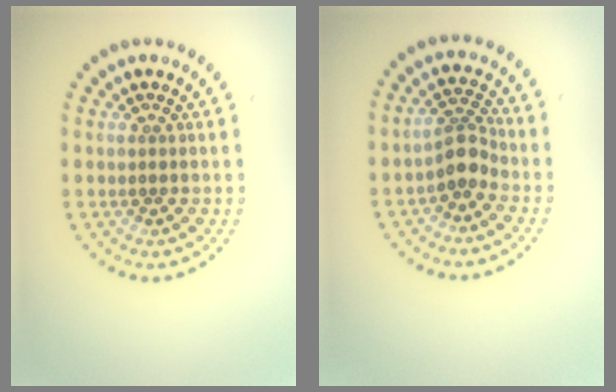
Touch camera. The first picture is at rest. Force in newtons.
{"total": 2.5, "press": 2.0, "slide": 1.5}